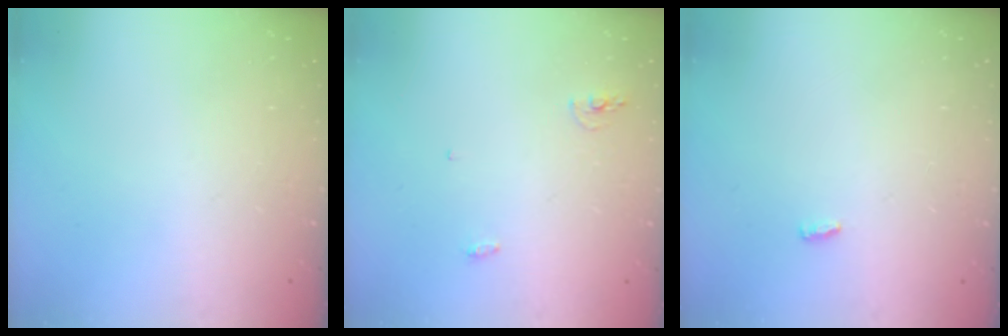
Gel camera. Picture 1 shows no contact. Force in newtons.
{"total": 7.6, "press": 4.3, "slide": 6.2}
{"total": 2.9, "press": 2.6, "slide": 1.3}